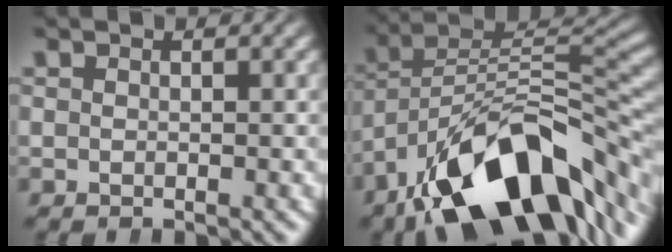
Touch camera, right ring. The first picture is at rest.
{"total": 15.1, "force": [-5.6, 8.0, 11.5], "torque": [-0.160, -0.016, -0.074]}